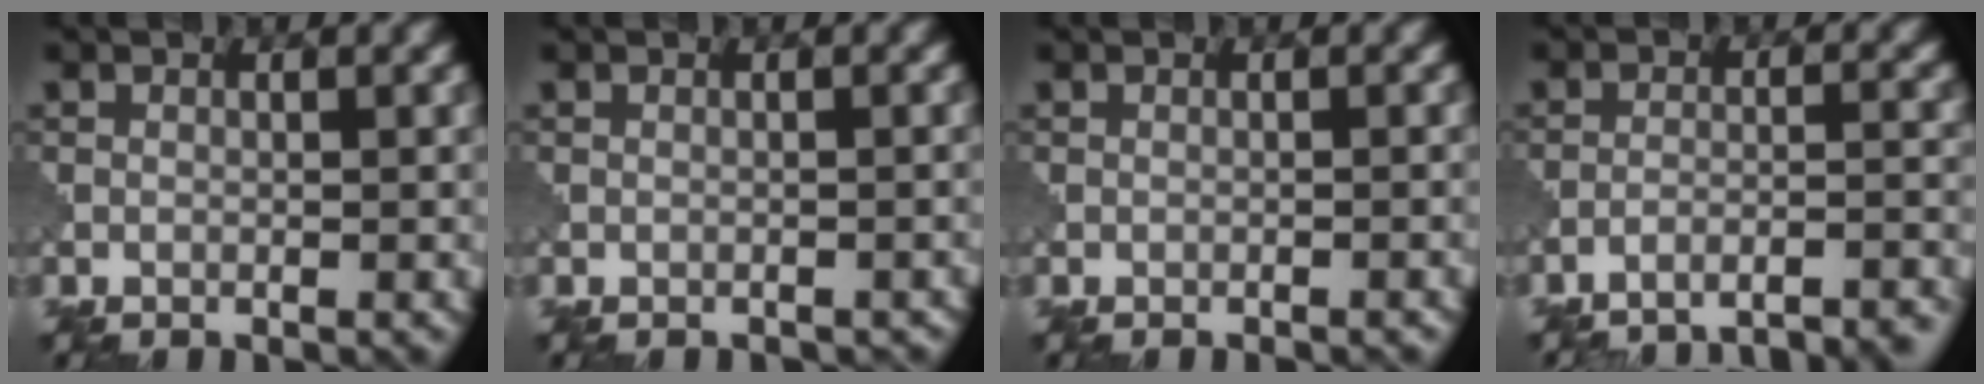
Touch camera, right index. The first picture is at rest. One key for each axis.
{"total": 1.1, "fx": -1.0, "fy": 0.2, "fz": 0.1, "tx": -0.002, "ty": -0.005, "tz": -0.014}
{"total": 0.9, "fx": -0.9, "fy": 0.1, "fz": 0.3, "tx": 0.002, "ty": 0.001, "tz": -0.015}
{"total": 7.9, "fx": -7.5, "fy": 1.1, "fz": 2.1, "tx": -0.022, "ty": 0.011, "tz": -0.102}